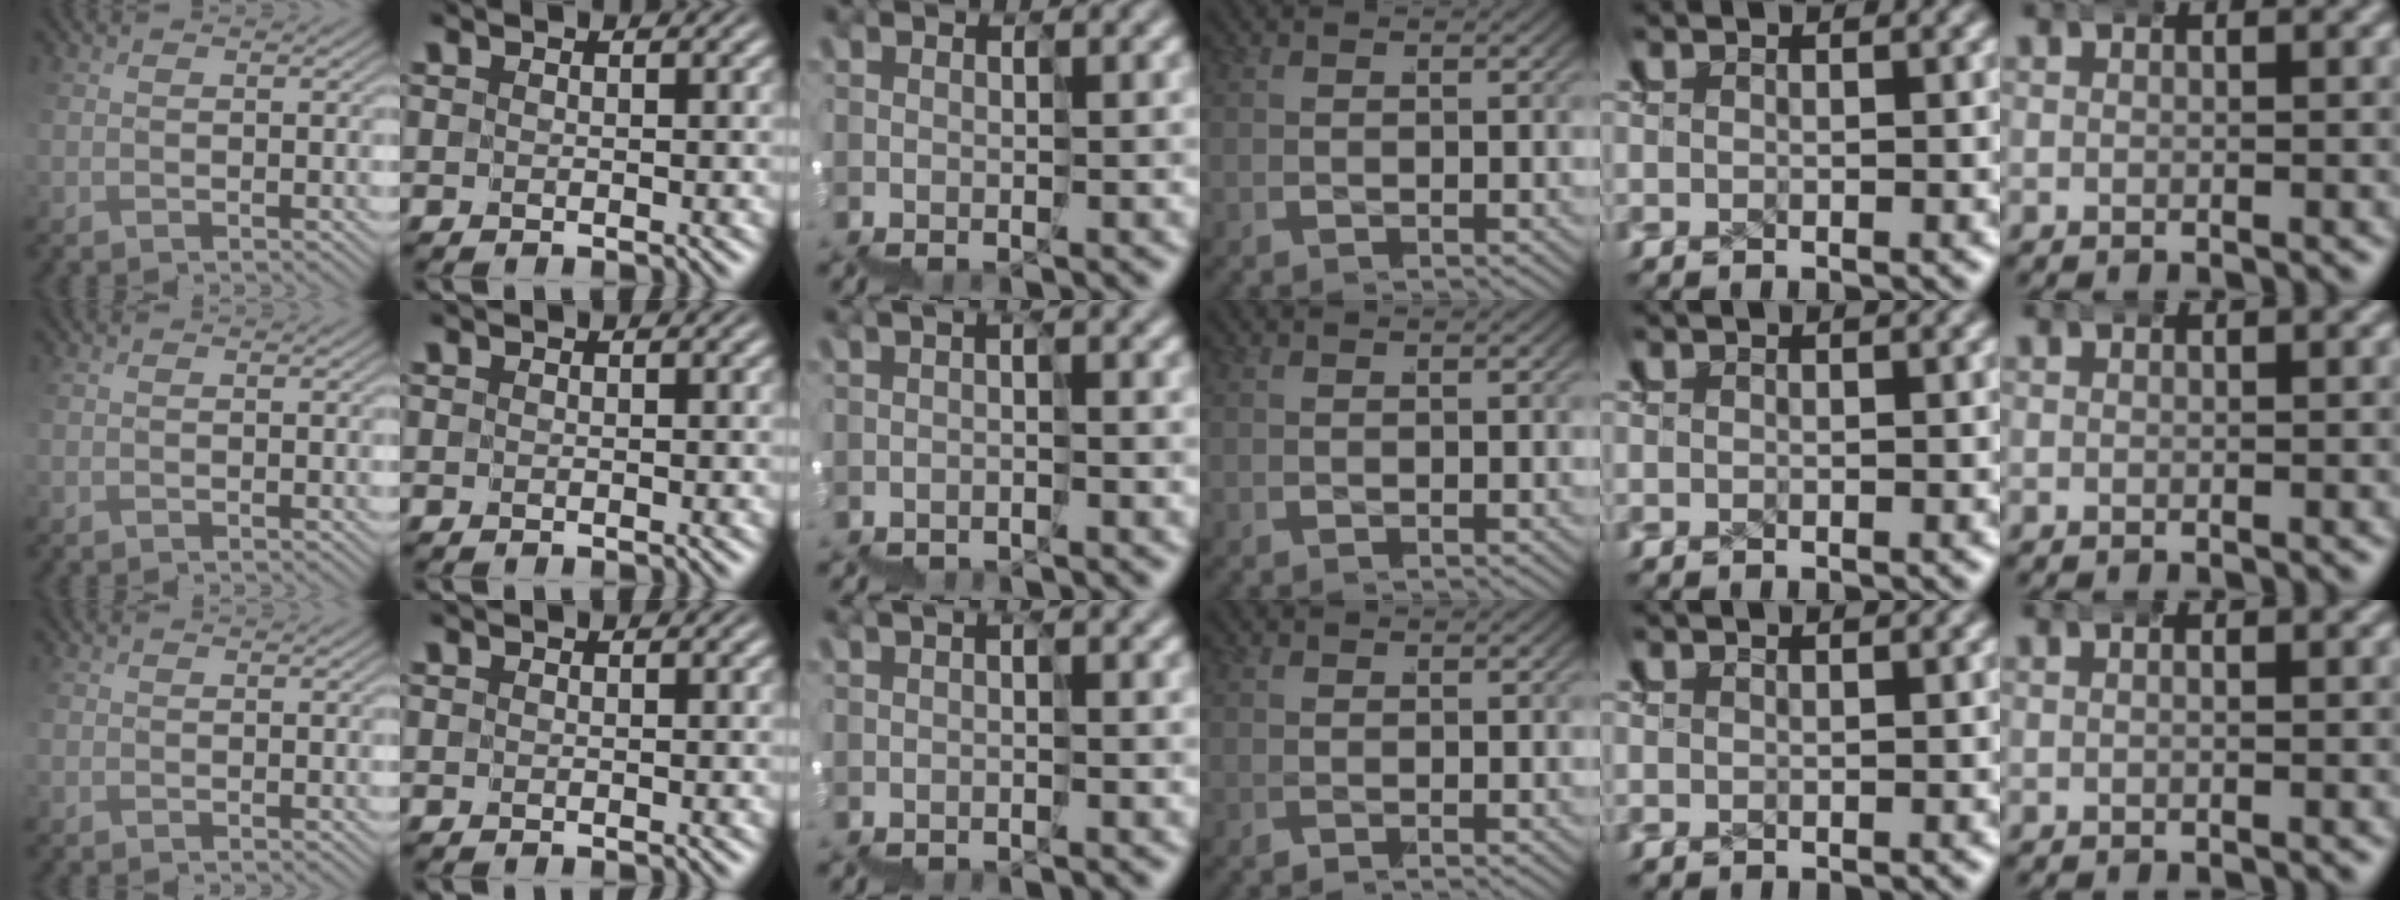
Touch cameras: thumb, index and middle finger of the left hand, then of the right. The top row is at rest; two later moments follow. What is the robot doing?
{"motion": "wrap", "object": "ethernet cable"}